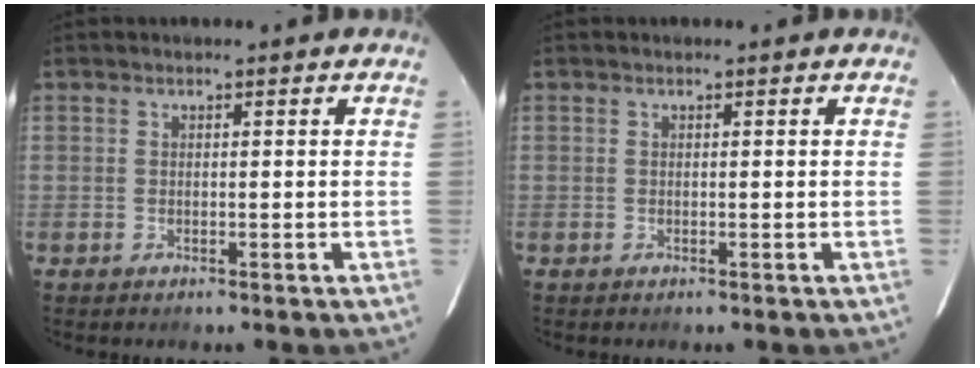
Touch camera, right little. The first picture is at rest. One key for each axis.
{"total": 0.0}